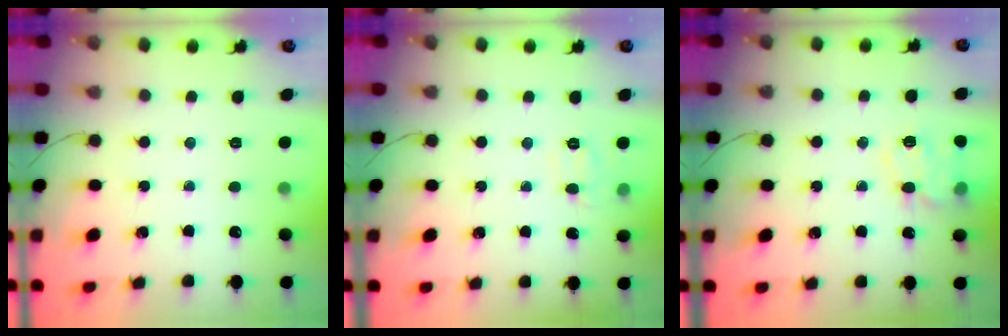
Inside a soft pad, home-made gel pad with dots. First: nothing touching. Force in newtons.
{"total": 6.3, "press": 6.1, "slide": 1.5}
{"total": 12.9, "press": 12.9, "slide": 1.0}